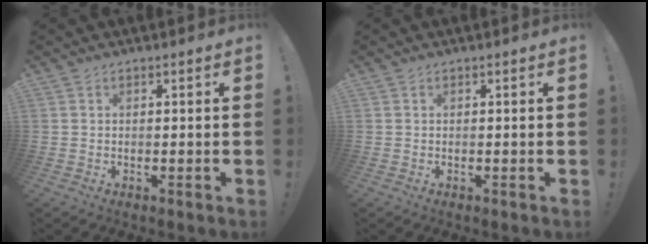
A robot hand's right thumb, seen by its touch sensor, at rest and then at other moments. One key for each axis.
{"total": 0.0}